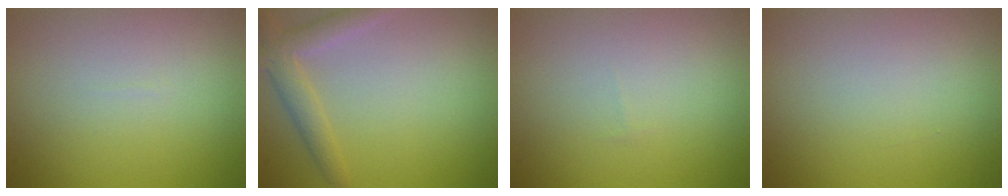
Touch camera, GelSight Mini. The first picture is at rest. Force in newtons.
{"total": 3.1, "press": 3.1, "slide": 0.2}
{"total": 0.0}
{"total": 0.0}